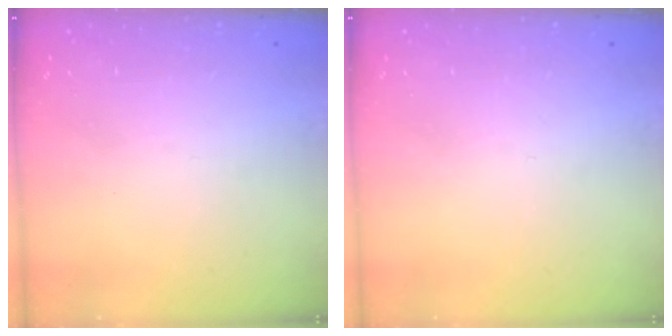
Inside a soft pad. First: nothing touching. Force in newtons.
{"total": 0.0}